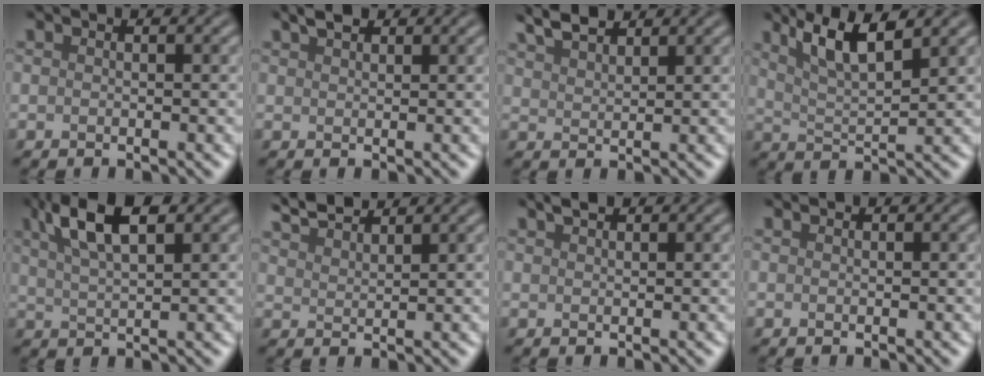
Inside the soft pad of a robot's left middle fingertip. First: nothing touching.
{"total": 1.4, "force": [1.2, 0.4, 0.5], "torque": [-0.008, 0.002, 0.028]}
{"total": 3.3, "force": [2.9, 0.8, 1.4], "torque": [-0.029, 0.009, 0.060]}
{"total": 5.0, "force": [3.0, 1.2, 3.8], "torque": [-0.067, 0.002, 0.058]}
{"total": 6.1, "force": [3.3, 2.2, 4.7], "torque": [-0.088, 0.012, 0.059]}
{"total": 3.3, "force": [3.1, 0.4, 0.8], "torque": [-0.017, 0.008, 0.065]}
{"total": 0.9, "force": [0.8, 0.2, 0.3], "torque": [-0.003, -0.001, 0.017]}
{"total": 0.0}